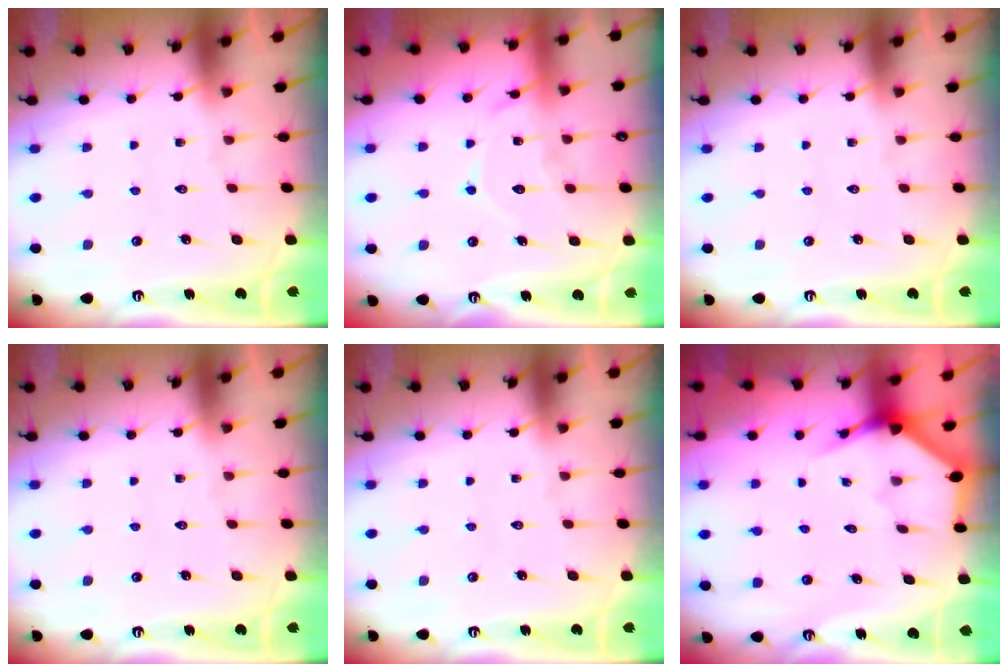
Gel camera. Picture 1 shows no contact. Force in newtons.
{"total": 12.4, "press": 12.3, "slide": 1.1}
{"total": 0.0}
{"total": 0.0}
{"total": 0.0}
{"total": 3.6, "press": 3.6, "slide": 0.2}